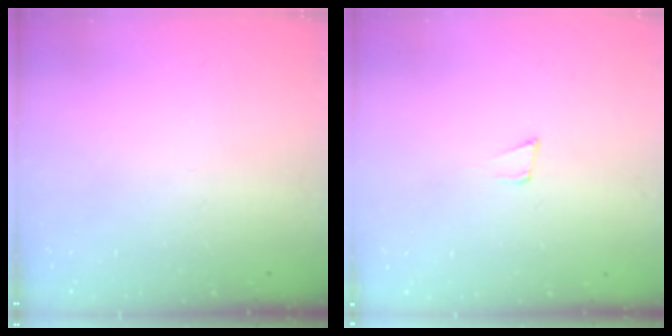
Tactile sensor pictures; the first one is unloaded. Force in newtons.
{"total": 4.3, "press": 4.2, "slide": 1.0}